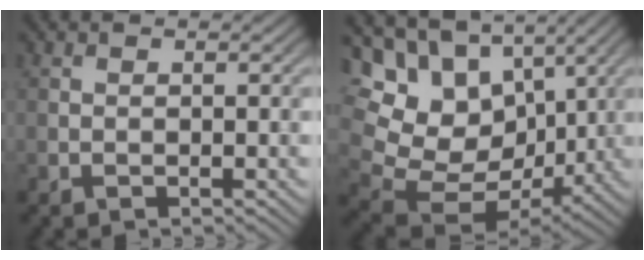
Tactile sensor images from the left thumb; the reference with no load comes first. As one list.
[{"total": 18.2, "force": [6.0, 13.1, 11.1], "torque": [-0.263, 0.012, 0.134]}]